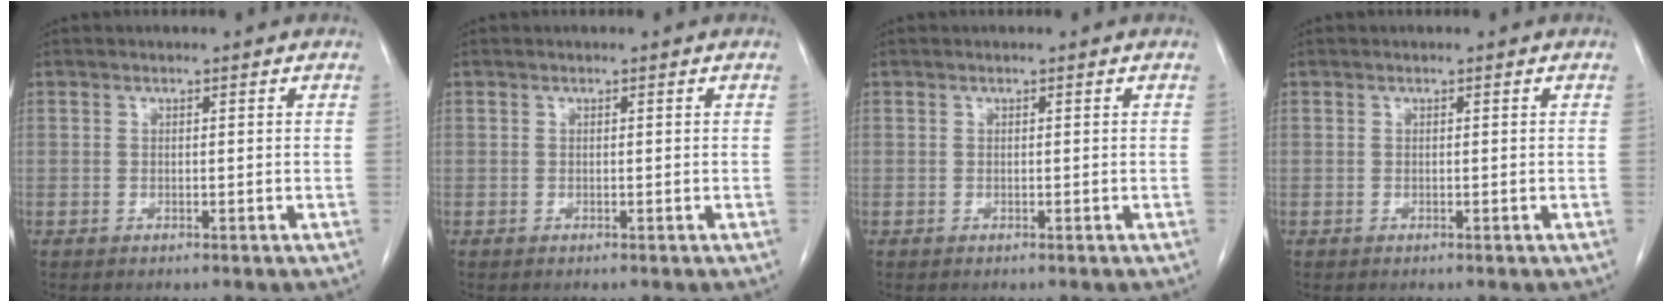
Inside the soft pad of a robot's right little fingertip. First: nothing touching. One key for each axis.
{"total": 0.0}
{"total": 0.0}
{"total": 0.0}